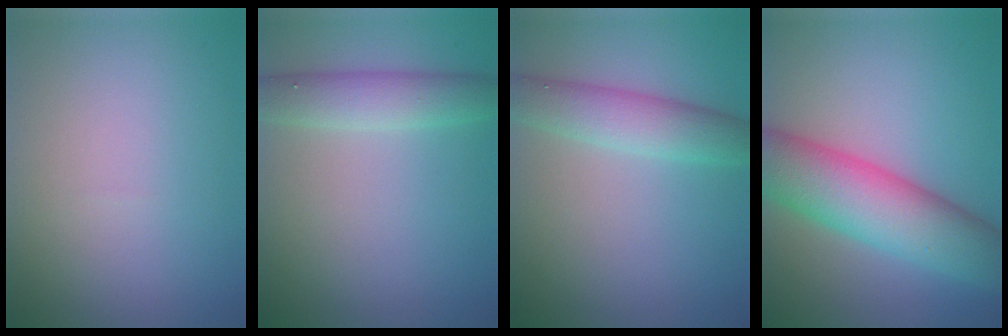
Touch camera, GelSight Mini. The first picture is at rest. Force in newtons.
{"total": 3.6, "press": 3.6, "slide": 0.1}
{"total": 4.0, "press": 4.0, "slide": 0.2}
{"total": 9.4, "press": 9.4, "slide": 0.2}